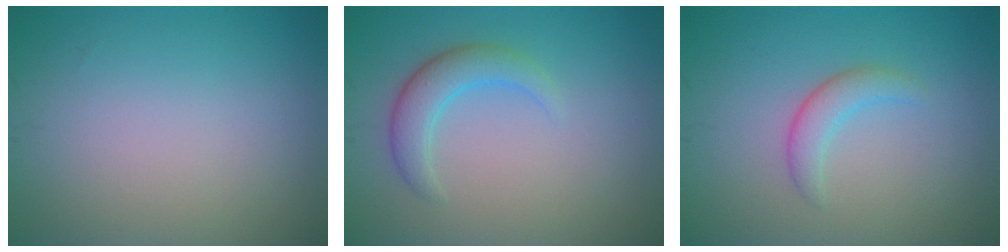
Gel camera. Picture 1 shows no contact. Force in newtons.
{"total": 2.9, "press": 2.9, "slide": 0.1}
{"total": 2.1, "press": 2.1, "slide": 0.2}